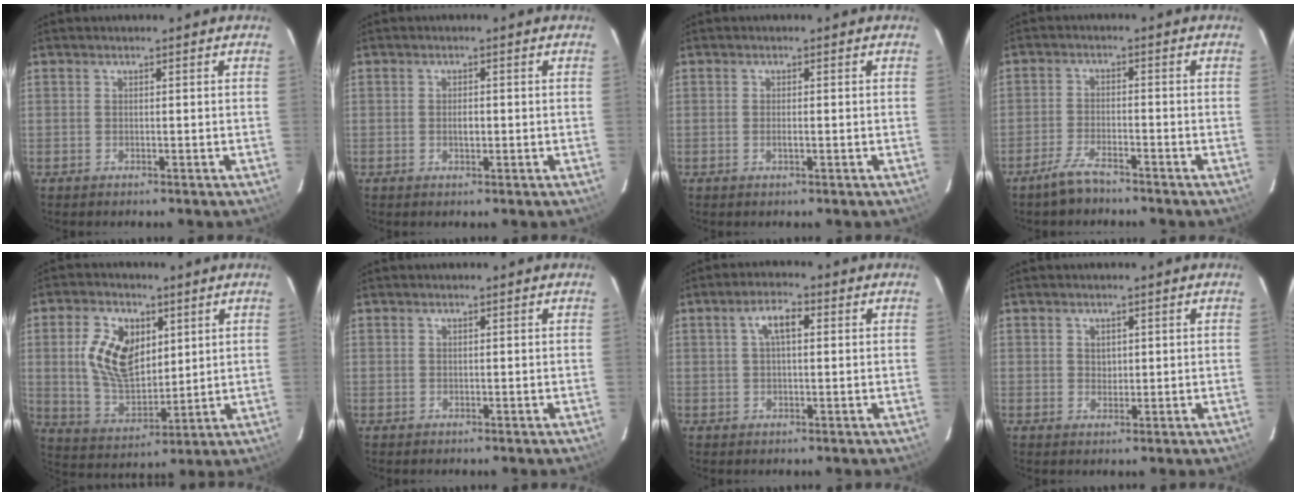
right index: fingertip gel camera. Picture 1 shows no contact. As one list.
[{"total": 1.7, "force": [-0.2, 0.9, 1.4], "torque": [-0.023, 0.003, -0.004]}, {"total": 1.2, "force": [-0.3, 0.2, 1.1], "torque": [-0.020, 0.000, -0.005]}, {"total": 4.7, "force": [-3.9, 1.2, 2.3], "torque": [-0.065, 0.000, -0.075]}, {"total": 12.8, "force": [3.5, 8.0, 9.3], "torque": [-0.187, 0.015, 0.078]}, {"total": 0.6, "force": [0.1, 0.6, -0.1], "torque": [0.005, 0.004, 0.002]}, {"total": 4.5, "force": [1.2, 1.9, 4.0], "torque": [-0.075, 0.015, 0.024]}, {"total": 1.8, "force": [0.7, 1.6, 0.6], "torque": [-0.004, 0.004, 0.013]}]